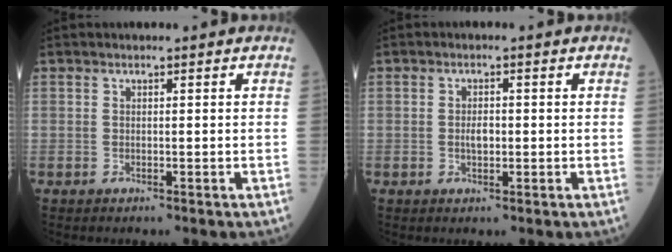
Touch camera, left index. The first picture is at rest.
{"total": 2.0, "force": [-0.2, 1.0, 1.7], "torque": [-0.031, 0.001, -0.002]}